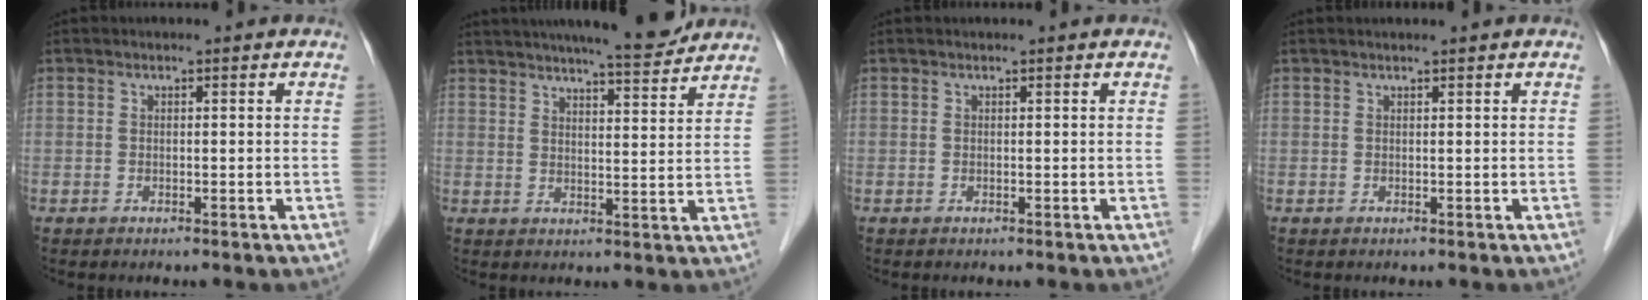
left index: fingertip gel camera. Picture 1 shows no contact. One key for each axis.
{"total": 12.1, "fx": 10.9, "fy": 0.6, "fz": 5.2, "tx": -0.079, "ty": 0.003, "tz": 0.146}
{"total": 0.0}
{"total": 1.4, "fx": 1.3, "fy": -0.1, "fz": 0.6, "tx": -0.005, "ty": 0.018, "tz": 0.023}